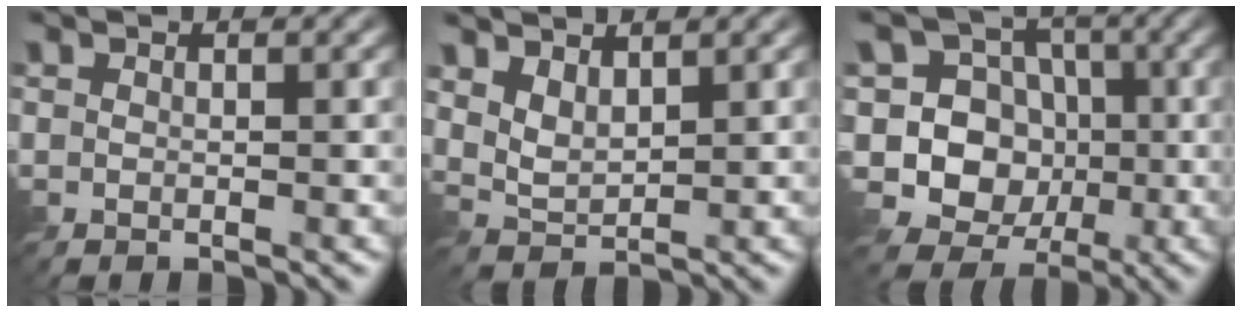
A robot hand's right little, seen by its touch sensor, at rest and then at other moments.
{"total": 2.8, "force": [1.5, 1.5, 1.8], "torque": [-0.044, -0.003, 0.034]}
{"total": 11.7, "force": [-1.3, 10.9, 4.2], "torque": [-0.120, 0.044, -0.054]}